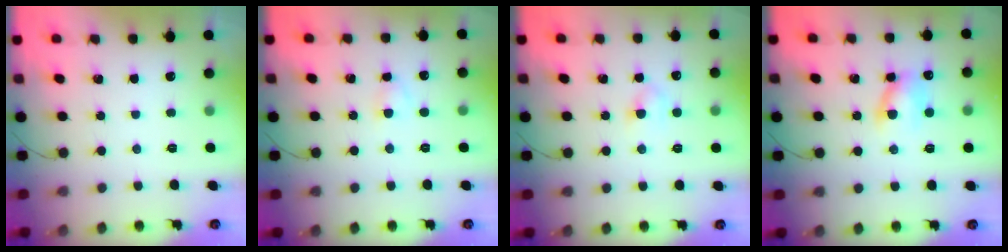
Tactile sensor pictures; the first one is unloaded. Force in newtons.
{"total": 2.3, "press": 2.1, "slide": 1.0}
{"total": 3.4, "press": 3.2, "slide": 1.1}
{"total": 7.6, "press": 7.5, "slide": 0.8}